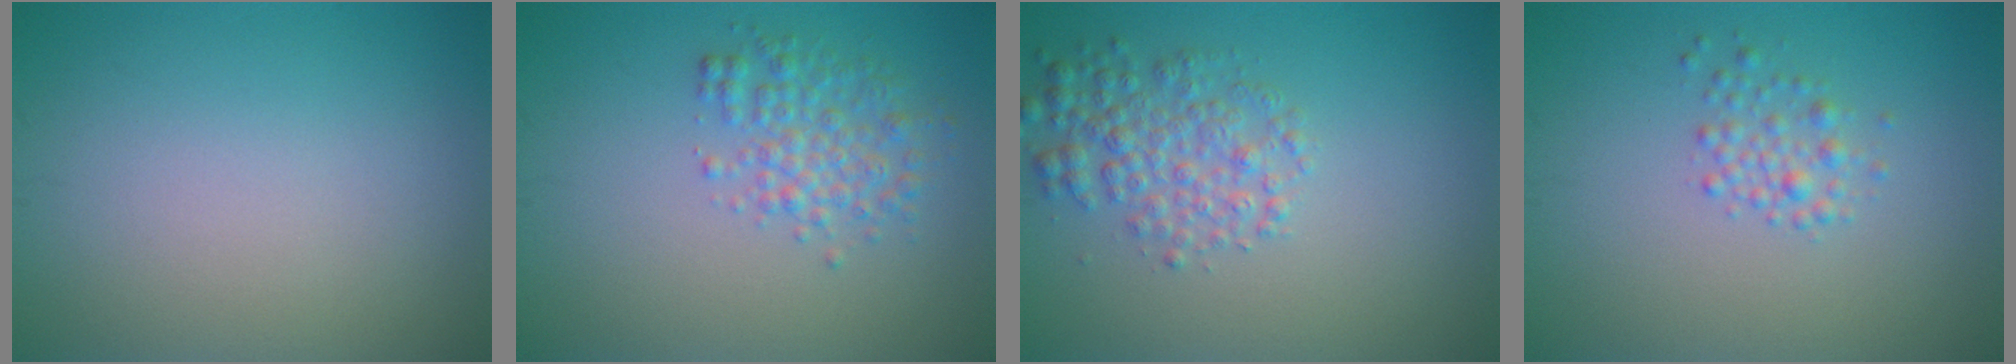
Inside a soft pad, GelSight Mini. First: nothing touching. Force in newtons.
{"total": 3.0, "press": 3.0, "slide": 0.1}
{"total": 3.4, "press": 3.4, "slide": 0.1}
{"total": 1.7, "press": 1.7, "slide": 0.1}